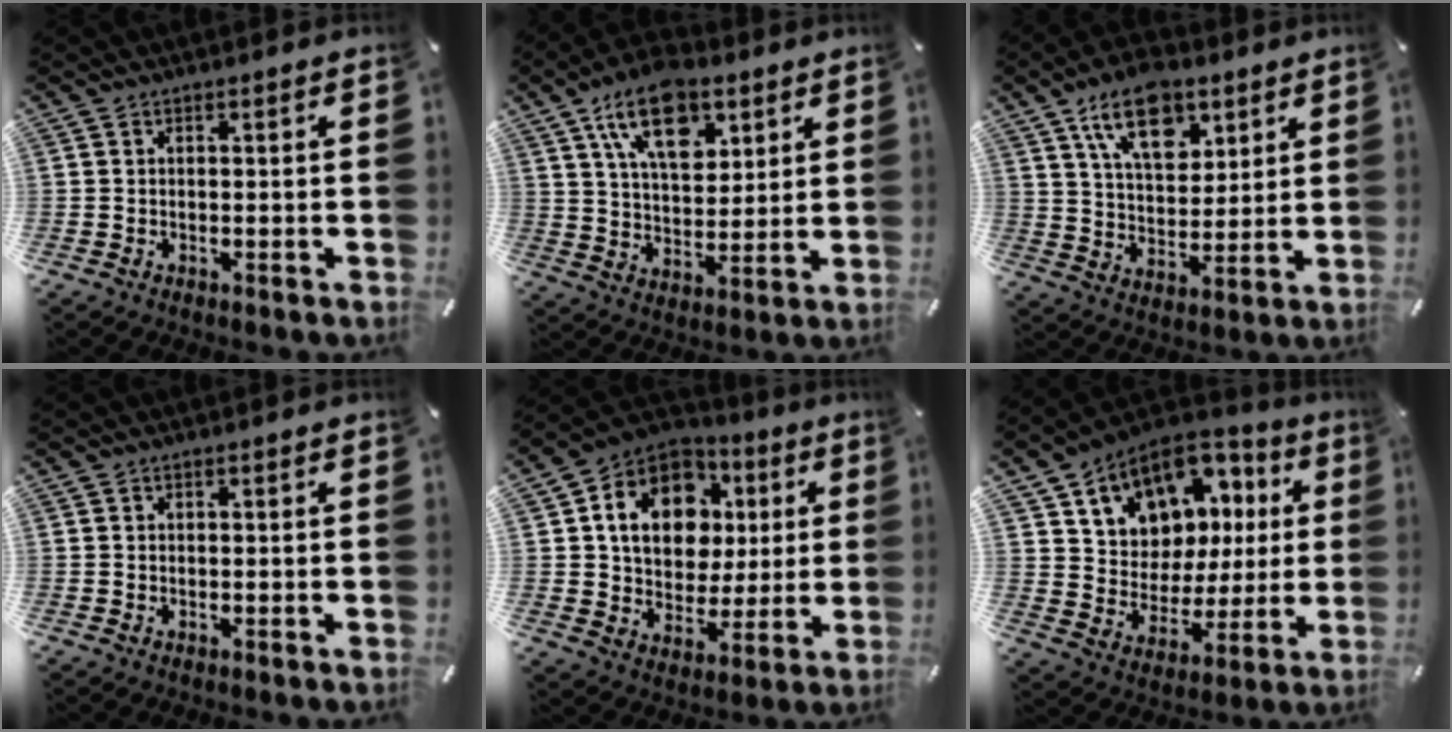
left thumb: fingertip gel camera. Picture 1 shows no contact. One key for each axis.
{"total": 15.3, "fx": 8.3, "fy": 8.8, "fz": 9.3, "tx": -0.154, "ty": -0.022, "tz": 0.149}
{"total": 14.2, "fx": 8.1, "fy": 8.2, "fz": 8.3, "tx": -0.137, "ty": -0.024, "tz": 0.144}
{"total": 0.0}
{"total": 14.7, "fx": 3.5, "fy": 12.0, "fz": 7.8, "tx": -0.136, "ty": -0.004, "tz": 0.071}
{"total": 12.4, "fx": 6.8, "fy": 9.7, "fz": 3.8, "tx": -0.075, "ty": -0.057, "tz": 0.130}